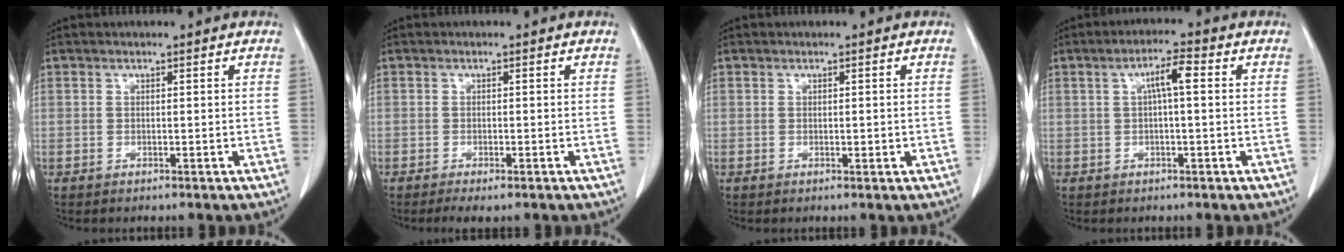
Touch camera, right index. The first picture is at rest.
{"total": 2.4, "force": [-1.7, 0.6, 1.6], "torque": [-0.026, -0.008, -0.025]}
{"total": 0.8, "force": [-0.1, 0.4, 0.7], "torque": [-0.010, -0.001, 0.001]}
{"total": 4.1, "force": [0.7, 0.5, 4.0], "torque": [-0.071, 0.012, 0.011]}